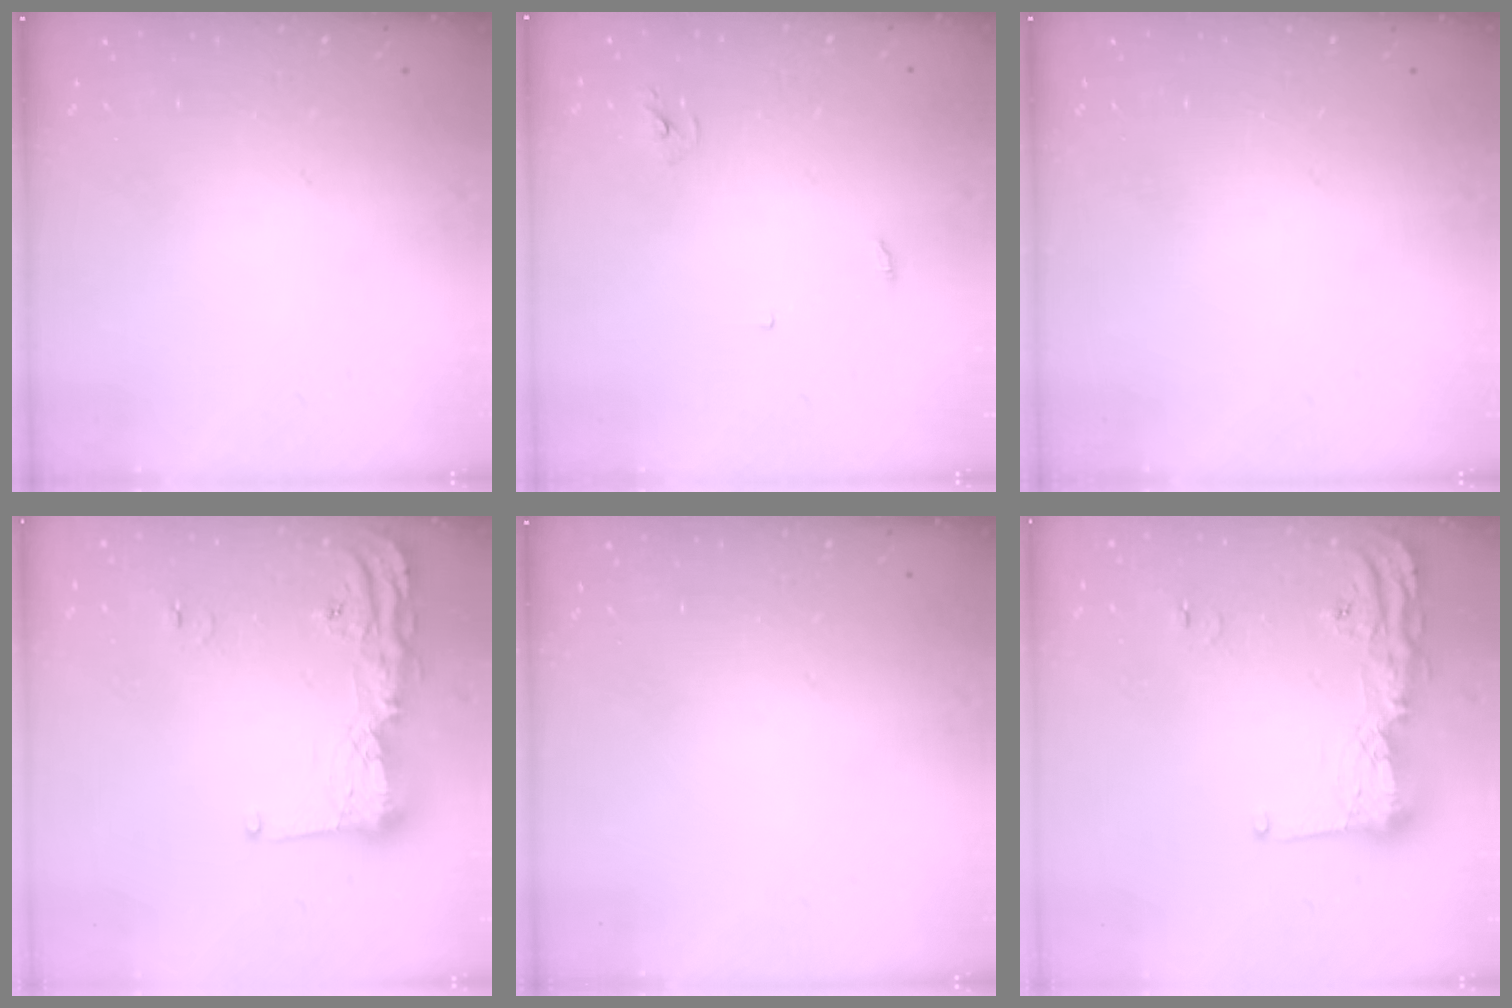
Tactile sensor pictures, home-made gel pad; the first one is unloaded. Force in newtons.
{"total": 2.5, "press": 2.5, "slide": 0.2}
{"total": 0.0}
{"total": 15.5, "press": 15.3, "slide": 2.2}
{"total": 0.0}
{"total": 15.5, "press": 15.3, "slide": 2.2}